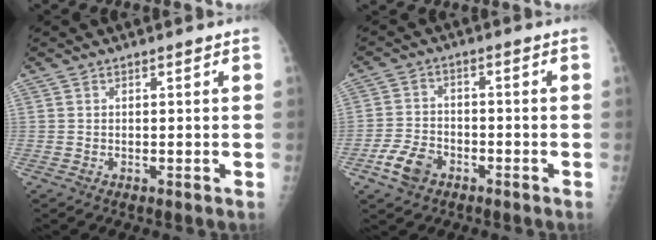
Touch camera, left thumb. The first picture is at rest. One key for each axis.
{"total": 6.1, "fx": -3.3, "fy": 4.0, "fz": 3.2, "tx": -0.058, "ty": 0.018, "tz": -0.059}